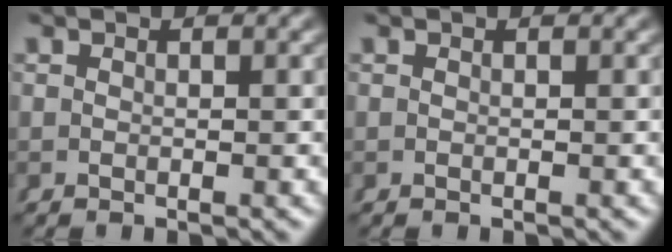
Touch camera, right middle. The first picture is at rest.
{"total": 0.0}